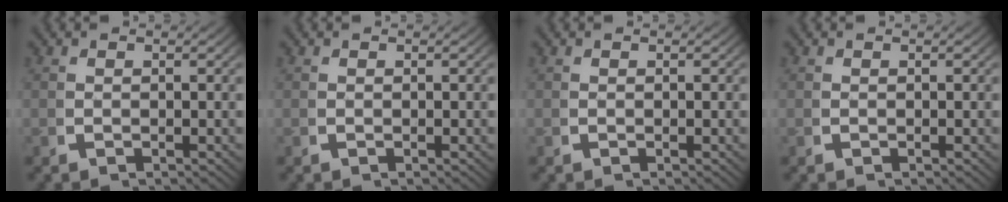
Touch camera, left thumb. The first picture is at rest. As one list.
[{"total": 0.0}, {"total": 0.0}, {"total": 0.0}]